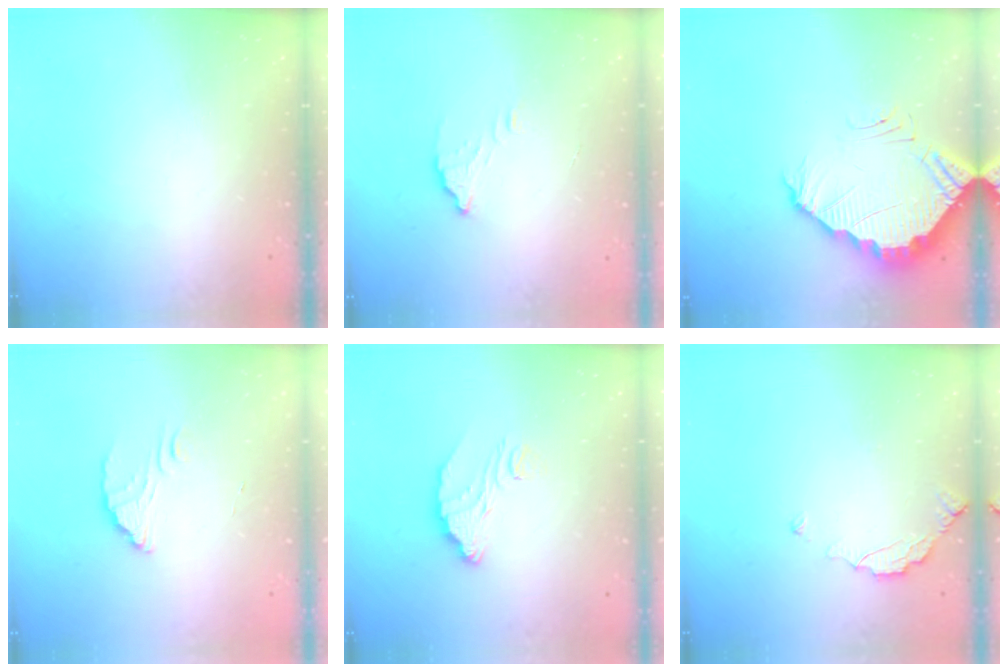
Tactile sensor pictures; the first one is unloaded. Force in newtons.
{"total": 2.7, "press": 2.7, "slide": 0.2}
{"total": 3.7, "press": 3.7, "slide": 0.2}
{"total": 3.0, "press": 3.0, "slide": 0.0}
{"total": 9.4, "press": 9.3, "slide": 0.7}
{"total": 3.0, "press": 3.0, "slide": 0.3}